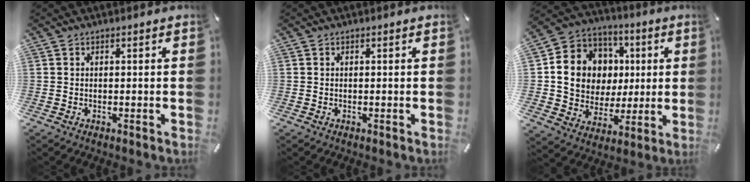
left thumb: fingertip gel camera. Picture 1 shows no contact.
{"total": 0.0}
{"total": 14.5, "force": [2.1, 13.4, 5.1], "torque": [-0.091, -0.007, 0.047]}